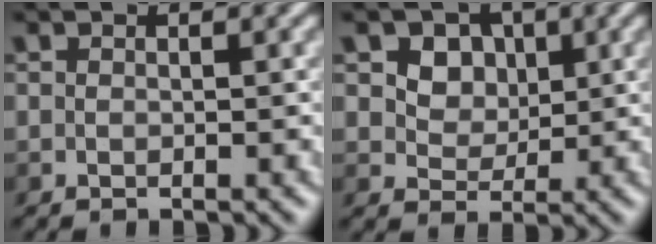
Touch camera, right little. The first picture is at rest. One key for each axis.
{"total": 2.9, "fx": 0.6, "fy": 2.5, "fz": 1.4, "tx": -0.028, "ty": -0.007, "tz": 0.005}